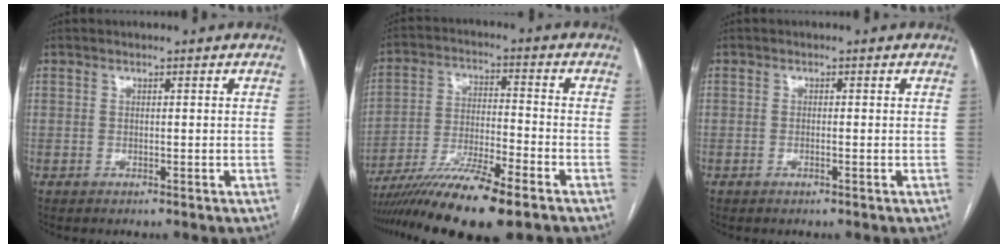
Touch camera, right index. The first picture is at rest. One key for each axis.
{"total": 14.5, "fx": -9.5, "fy": 0.3, "fz": 10.9, "tx": -0.212, "ty": -0.038, "tz": -0.171}
{"total": 0.6, "fx": -0.2, "fy": 0.0, "fz": 0.5, "tx": -0.011, "ty": -0.001, "tz": -0.003}